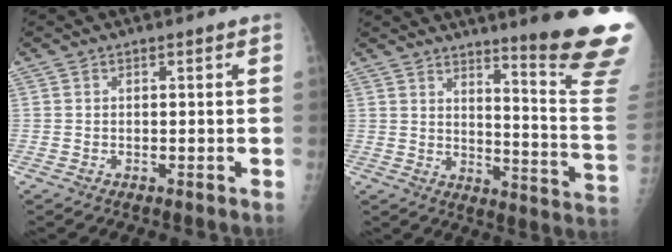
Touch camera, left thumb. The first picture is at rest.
{"total": 19.3, "force": [14.4, -0.1, 12.8], "torque": [-0.143, -0.141, 0.186]}